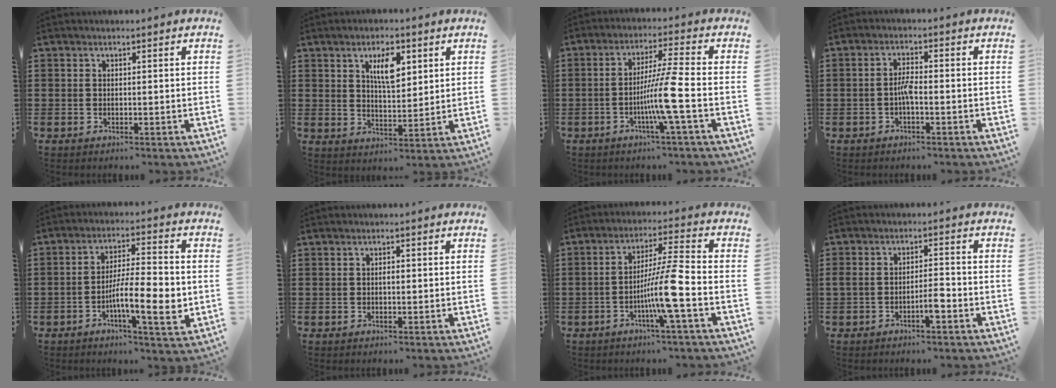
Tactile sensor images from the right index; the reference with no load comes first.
{"total": 5.8, "force": [2.7, 2.4, 4.5], "torque": [-0.081, 0.003, 0.041]}
{"total": 8.1, "force": [-2.7, -1.1, 7.5], "torque": [-0.142, -0.015, -0.057]}
{"total": 2.7, "force": [-0.9, 0.4, 2.6], "torque": [-0.056, 0.000, -0.020]}
{"total": 10.4, "force": [-2.4, 2.4, 9.8], "torque": [-0.167, -0.004, -0.043]}
{"total": 0.9, "force": [0.0, 0.3, 0.8], "torque": [-0.016, 0.000, -0.001]}
{"total": 9.0, "force": [-3.4, -0.4, 8.3], "torque": [-0.153, -0.005, -0.068]}
{"total": 3.6, "force": [-1.9, 1.0, 2.9], "torque": [-0.051, 0.007, -0.035]}